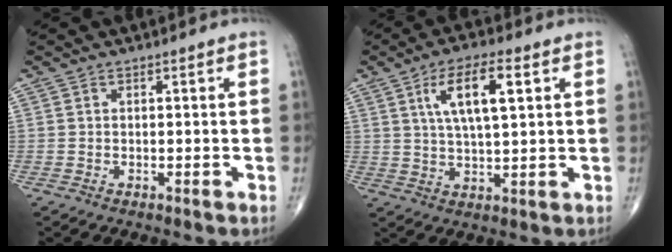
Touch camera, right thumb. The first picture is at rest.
{"total": 9.8, "force": [3.4, 3.2, 8.6], "torque": [-0.149, -0.004, 0.064]}